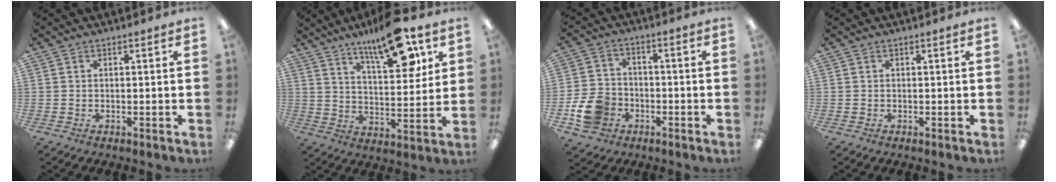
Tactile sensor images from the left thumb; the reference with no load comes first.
{"total": 16.6, "force": [11.3, 5.6, 10.8], "torque": [-0.162, -0.056, 0.185]}
{"total": 9.7, "force": [-3.9, 7.7, 4.5], "torque": [-0.107, 0.029, -0.067]}
{"total": 0.0}